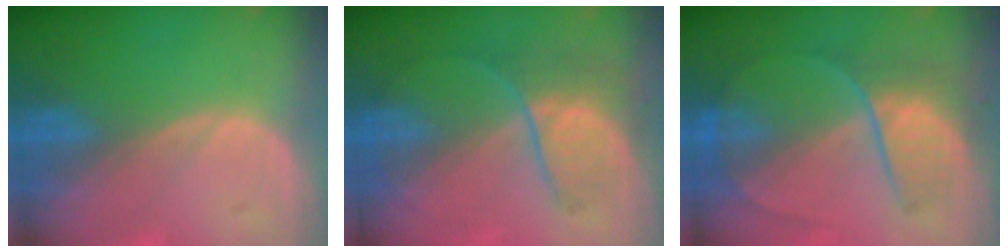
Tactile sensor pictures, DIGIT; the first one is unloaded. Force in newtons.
{"total": 6.6, "press": 6.2, "slide": 2.3}
{"total": 6.7, "press": 6.6, "slide": 1.5}